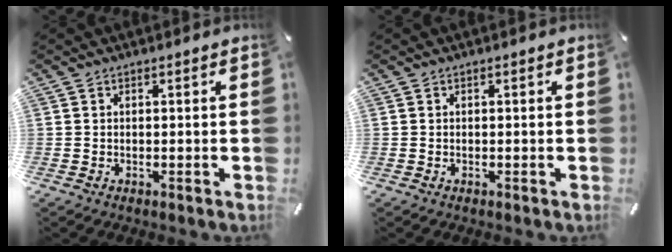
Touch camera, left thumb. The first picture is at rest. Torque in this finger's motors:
{"motor_torque": [0.01, 0.02, -0.03, 0.01, 0.00]}